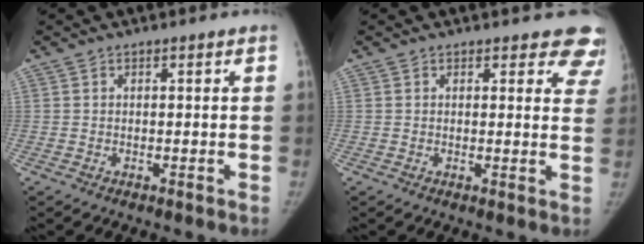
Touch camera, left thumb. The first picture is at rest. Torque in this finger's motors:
{"motor_torque": [1.48, 1.21, 0.64, -0.47, 0.14]}